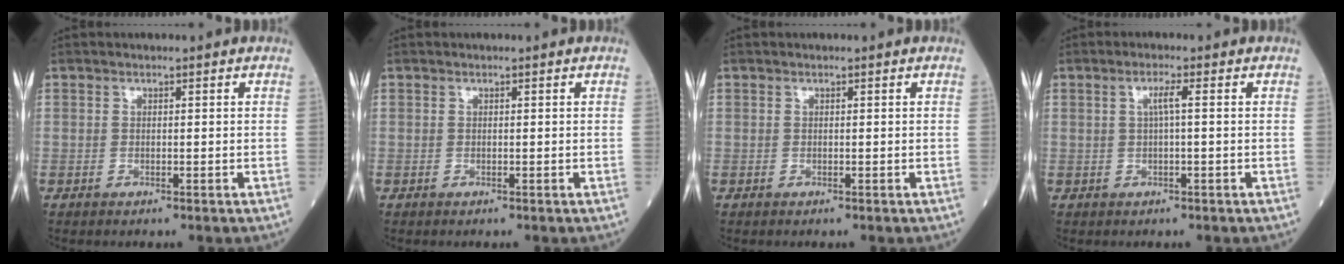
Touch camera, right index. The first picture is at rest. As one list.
[{"total": 0.0}, {"total": 0.0}, {"total": 2.1, "force": [0.3, -0.1, 2.0], "torque": [-0.039, 0.003, 0.005]}]